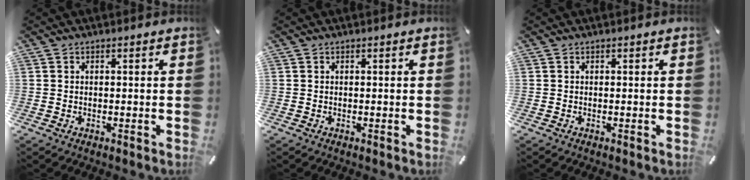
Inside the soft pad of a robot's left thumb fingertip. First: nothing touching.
{"total": 0.0}
{"total": 0.0}